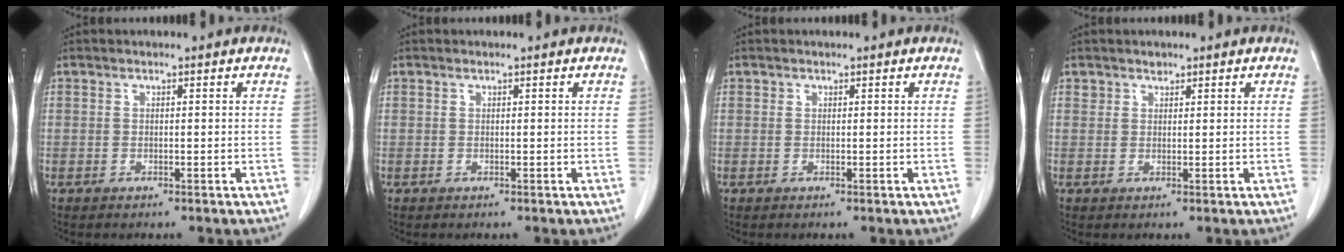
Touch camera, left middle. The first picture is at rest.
{"total": 0.0}
{"total": 0.0}
{"total": 1.1, "force": [0.9, 0.7, 0.1], "torque": [0.003, -0.001, 0.012]}